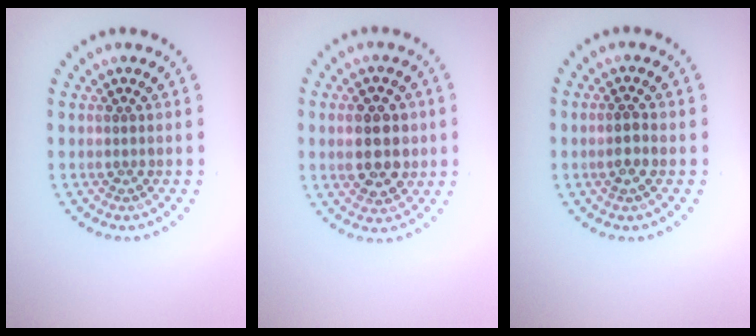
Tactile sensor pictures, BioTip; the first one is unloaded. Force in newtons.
{"total": 4.5, "press": 4.4, "slide": 0.5}
{"total": 1.0, "press": 0.9, "slide": 0.4}